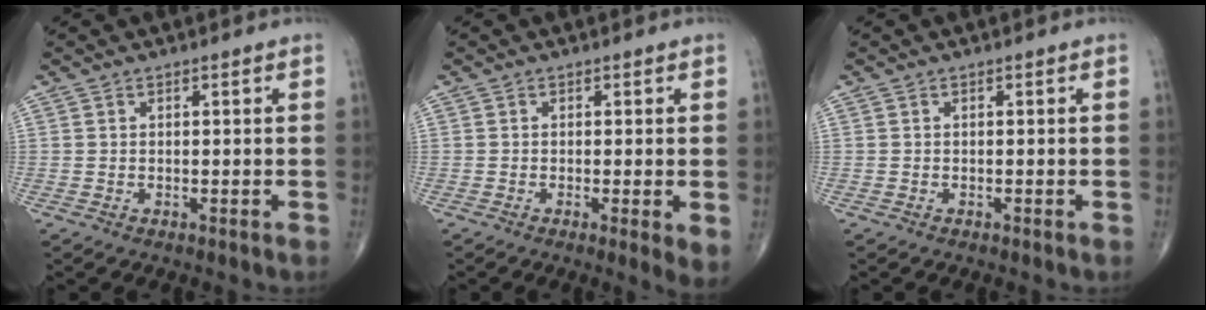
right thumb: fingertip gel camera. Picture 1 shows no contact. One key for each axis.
{"total": 3.3, "fx": -0.5, "fy": 0.6, "fz": 3.3, "tx": -0.057, "ty": -0.014, "tz": -0.012}
{"total": 0.0}